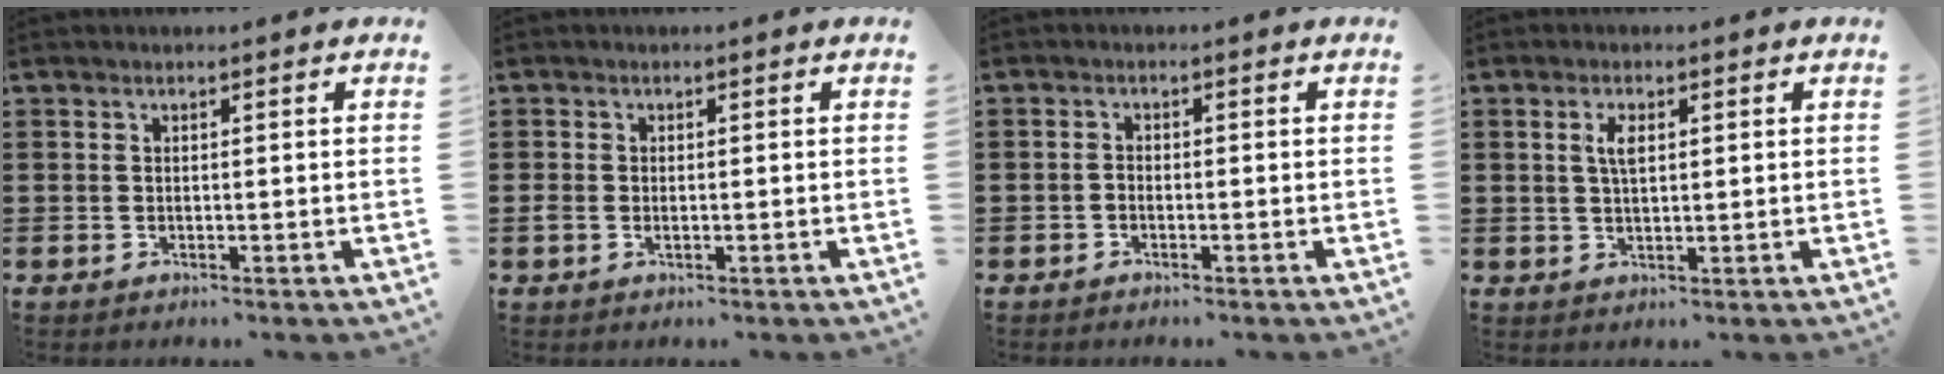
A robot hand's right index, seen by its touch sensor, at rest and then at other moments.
{"total": 1.2, "force": [-0.4, 0.7, 0.8], "torque": [-0.024, -0.003, -0.010]}
{"total": 1.0, "force": [-1.0, 0.1, 0.1], "torque": [-0.005, -0.002, -0.020]}
{"total": 3.1, "force": [0.9, 1.2, 2.7], "torque": [-0.057, 0.007, 0.013]}